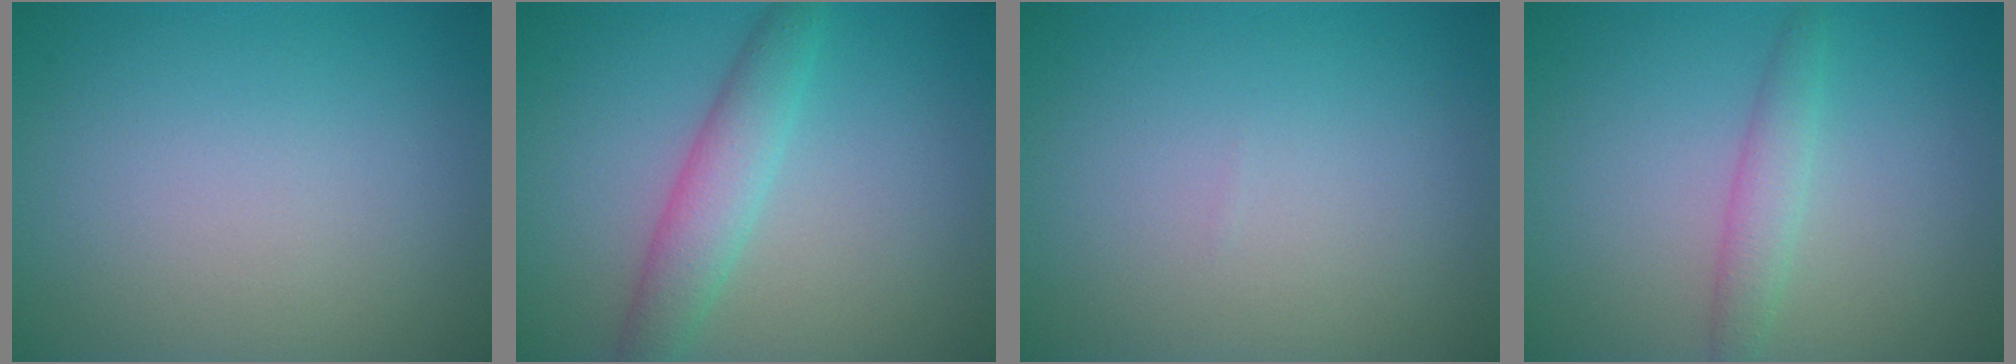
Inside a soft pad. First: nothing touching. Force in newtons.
{"total": 3.5, "press": 3.5, "slide": 0.1}
{"total": 0.0}
{"total": 1.9, "press": 1.9, "slide": 0.1}